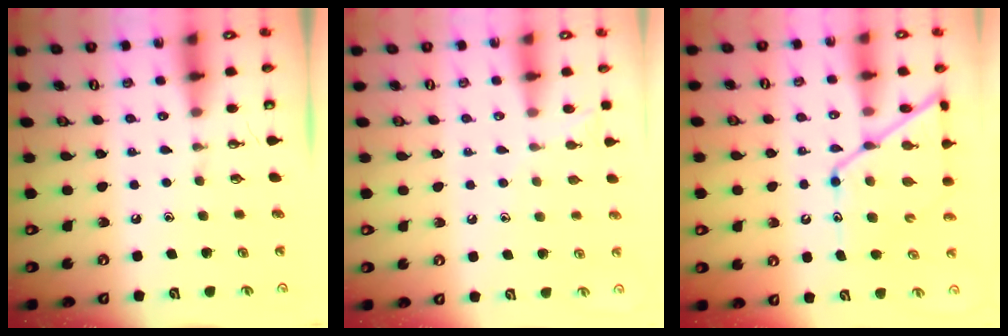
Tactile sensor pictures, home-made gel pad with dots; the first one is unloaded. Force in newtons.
{"total": 6.2, "press": 6.2, "slide": 0.7}
{"total": 14.7, "press": 14.7, "slide": 0.7}